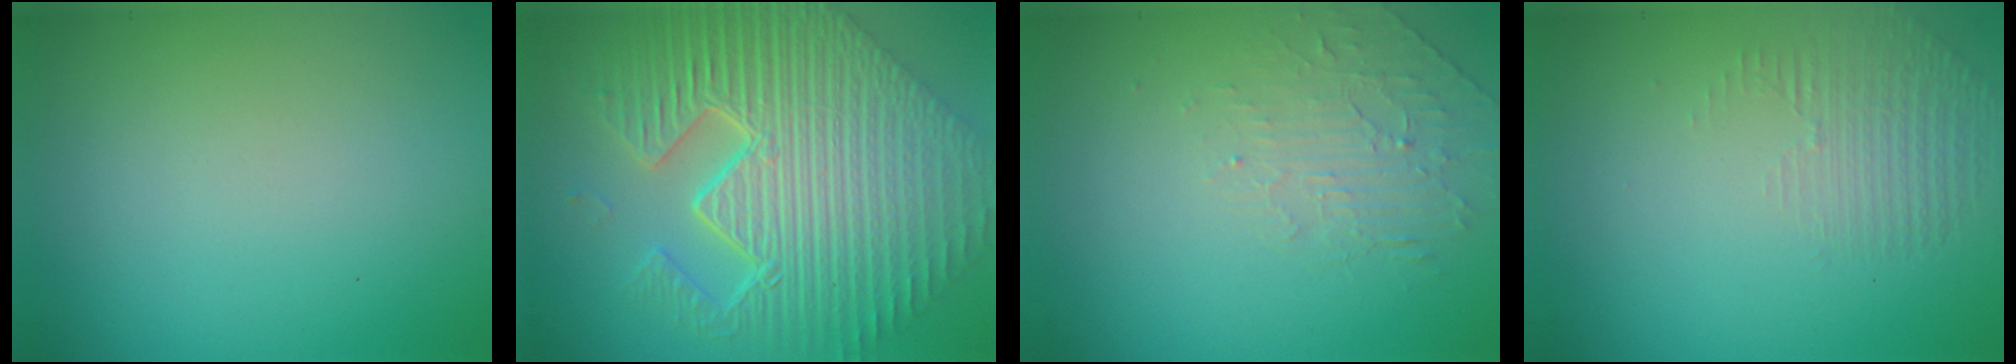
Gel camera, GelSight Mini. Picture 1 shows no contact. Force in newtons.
{"total": 12.4, "press": 8.0, "slide": 9.5}
{"total": 2.0, "press": 0.9, "slide": 1.8}
{"total": 1.4, "press": 0.3, "slide": 1.4}